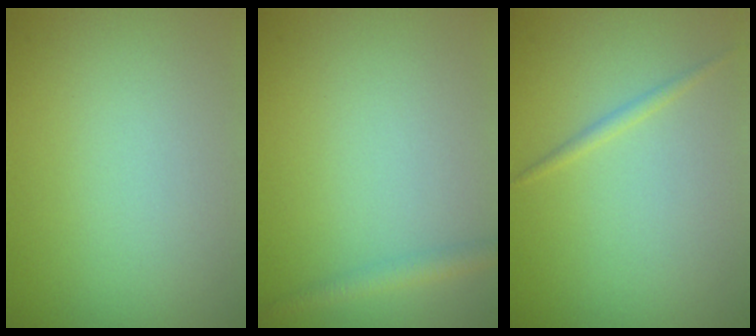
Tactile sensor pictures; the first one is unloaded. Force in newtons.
{"total": 1.6, "press": 1.6, "slide": 0.1}
{"total": 0.9, "press": 0.9, "slide": 0.0}